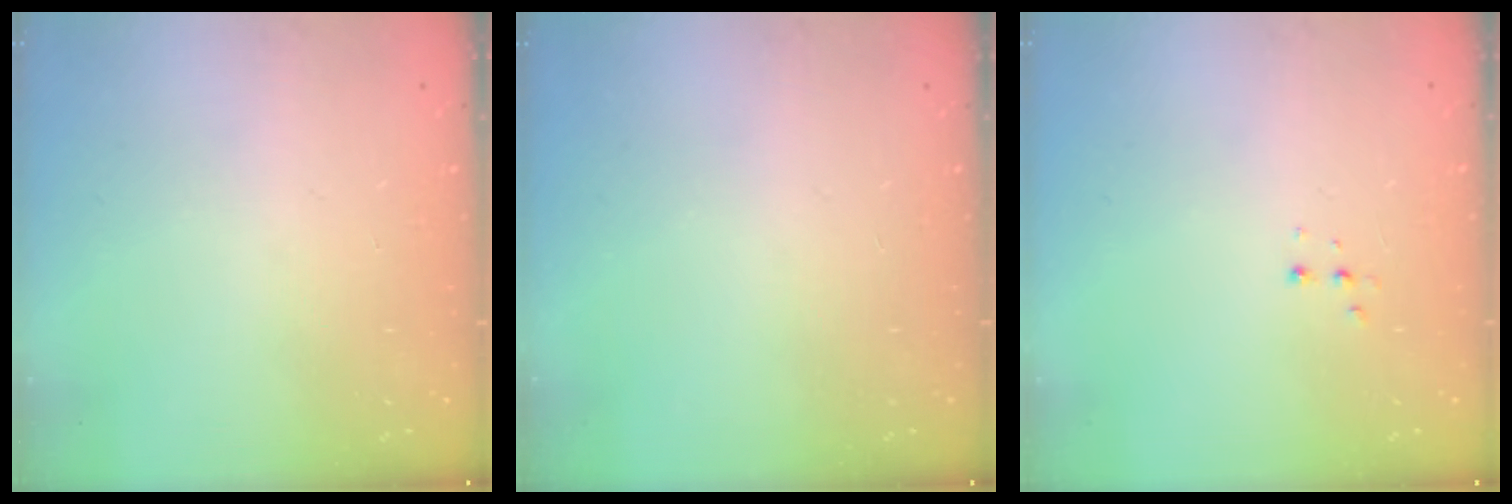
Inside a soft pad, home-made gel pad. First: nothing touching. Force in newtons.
{"total": 0.0}
{"total": 3.3, "press": 3.2, "slide": 0.7}